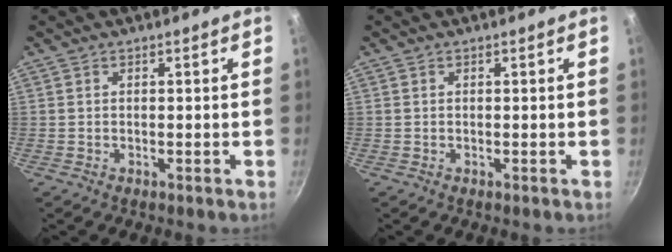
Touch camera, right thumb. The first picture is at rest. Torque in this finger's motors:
{"motor_torque": [-0.15, -0.21, 0.27, -0.16, 0.02]}